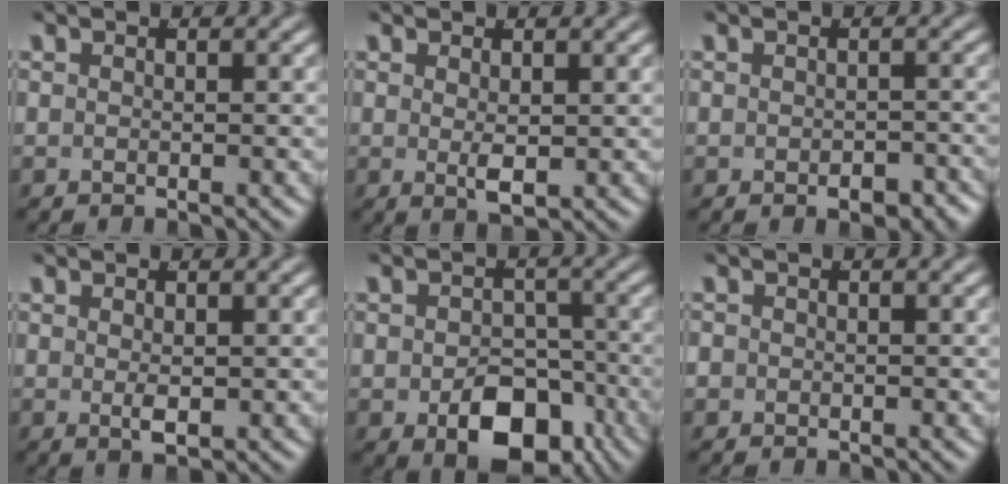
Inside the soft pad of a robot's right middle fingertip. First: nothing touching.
{"total": 1.7, "force": [0.2, 0.1, 1.7], "torque": [-0.021, -0.013, 0.014]}
{"total": 1.9, "force": [-1.5, 0.7, 0.9], "torque": [-0.010, -0.010, -0.019]}
{"total": 1.2, "force": [0.1, 0.0, 1.2], "torque": [-0.015, -0.010, 0.009]}
{"total": 6.4, "force": [-3.4, 3.6, 4.0], "torque": [-0.038, -0.029, -0.042]}
{"total": 1.5, "force": [-0.5, 1.4, 0.3], "torque": [-0.013, -0.012, -0.008]}